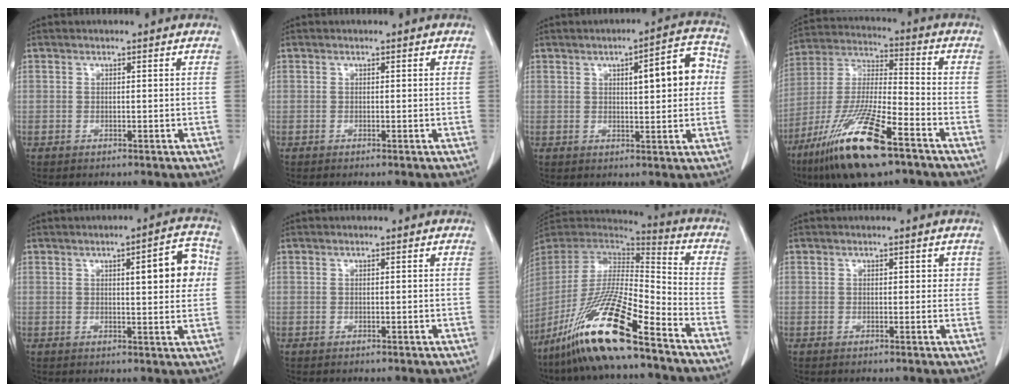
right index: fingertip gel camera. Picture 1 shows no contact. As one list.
[{"total": 0.0}, {"total": 9.0, "force": [1.7, 2.2, 8.5], "torque": [-0.110, 0.023, 0.021]}, {"total": 18.3, "force": [-10.8, 2.7, 14.5], "torque": [-0.317, -0.043, -0.201]}, {"total": 7.9, "force": [1.7, 1.8, 7.5], "torque": [-0.094, 0.014, 0.021]}, {"total": 0.0}, {"total": 19.5, "force": [-13.0, 1.5, 14.4], "torque": [-0.306, -0.043, -0.247]}, {"total": 1.7, "force": [0.6, 1.1, 1.0], "torque": [-0.005, 0.006, 0.007]}]